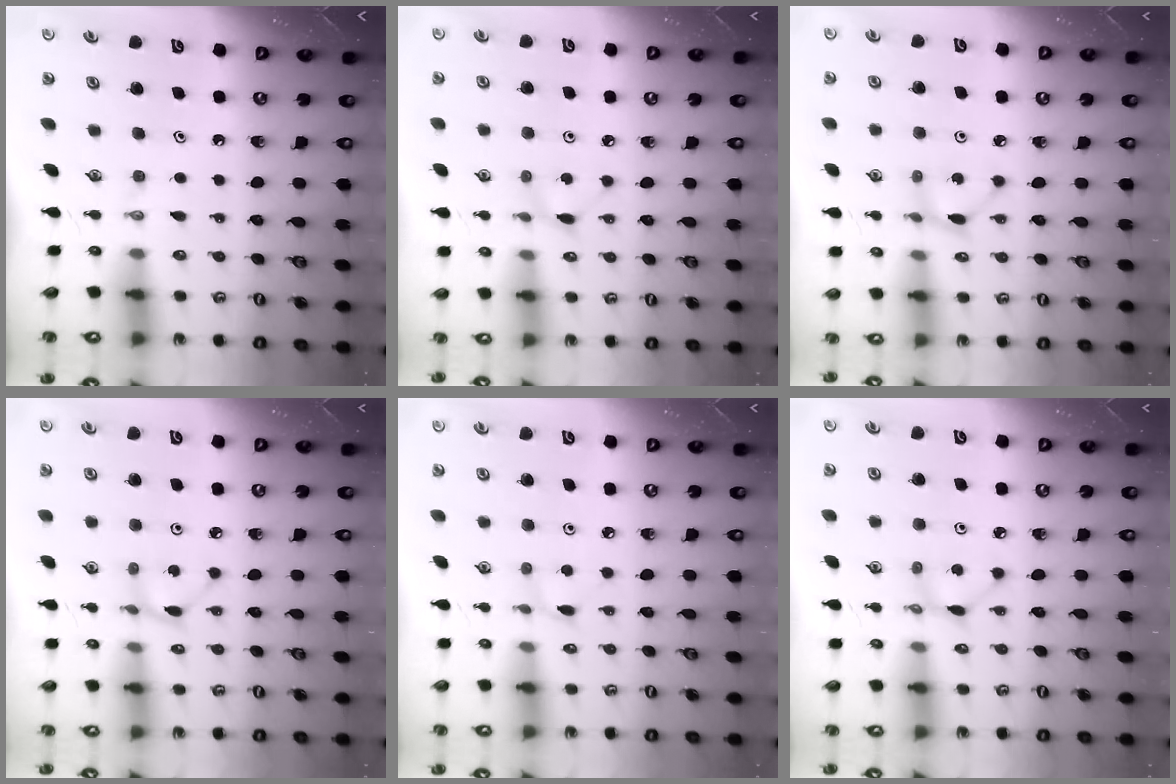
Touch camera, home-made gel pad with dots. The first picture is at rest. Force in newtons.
{"total": 3.0, "press": 3.0, "slide": 0.3}
{"total": 2.4, "press": 2.4, "slide": 0.3}
{"total": 2.0, "press": 2.0, "slide": 0.2}
{"total": 2.4, "press": 2.4, "slide": 0.3}
{"total": 3.1, "press": 3.1, "slide": 0.4}